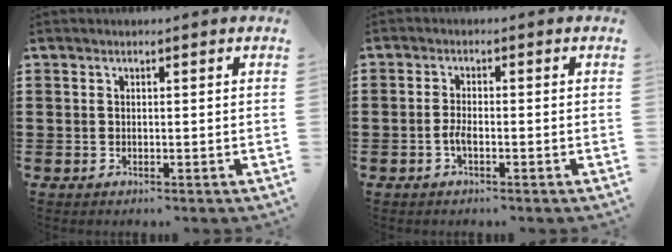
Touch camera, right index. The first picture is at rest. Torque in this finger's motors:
{"motor_torque": [0.92, 1.22, 0.03, 0.01]}